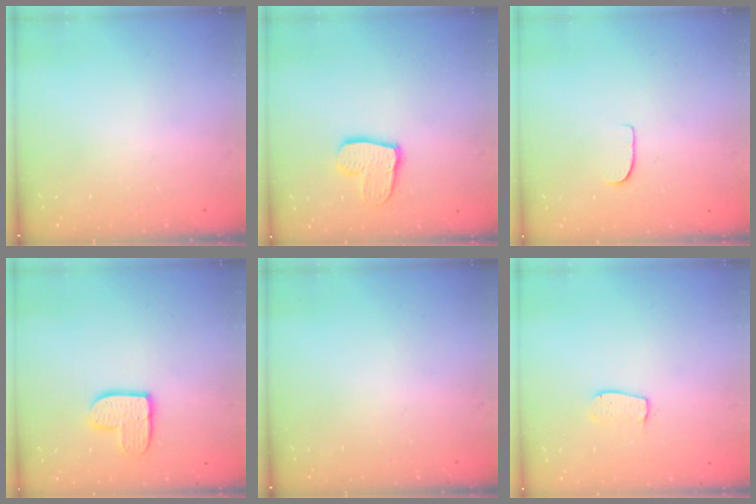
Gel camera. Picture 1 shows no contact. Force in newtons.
{"total": 11.4, "press": 11.4, "slide": 1.0}
{"total": 5.2, "press": 5.2, "slide": 0.4}
{"total": 10.3, "press": 10.2, "slide": 0.9}
{"total": 0.0}
{"total": 6.5, "press": 6.5, "slide": 0.5}